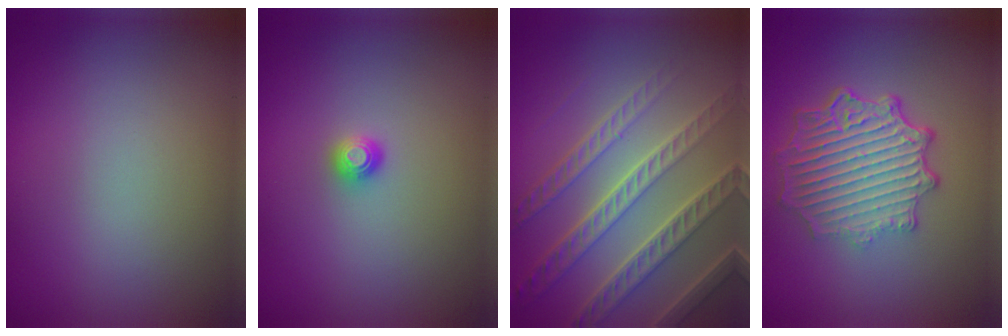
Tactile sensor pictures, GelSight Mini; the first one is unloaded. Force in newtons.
{"total": 1.2, "press": 1.2, "slide": 0.1}
{"total": 7.4, "press": 5.3, "slide": 5.2}
{"total": 7.0, "press": 5.3, "slide": 4.6}